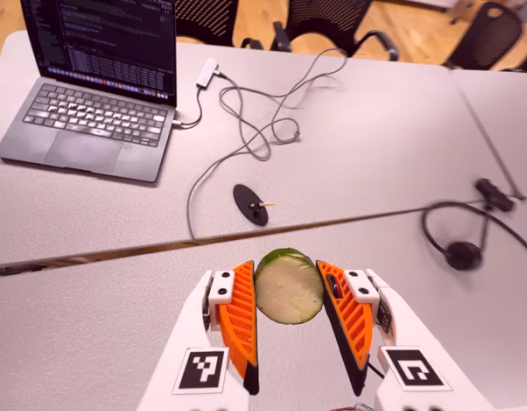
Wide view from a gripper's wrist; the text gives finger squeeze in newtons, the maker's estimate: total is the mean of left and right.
{"total": 8.7, "left": 8.8, "right": 8.5}